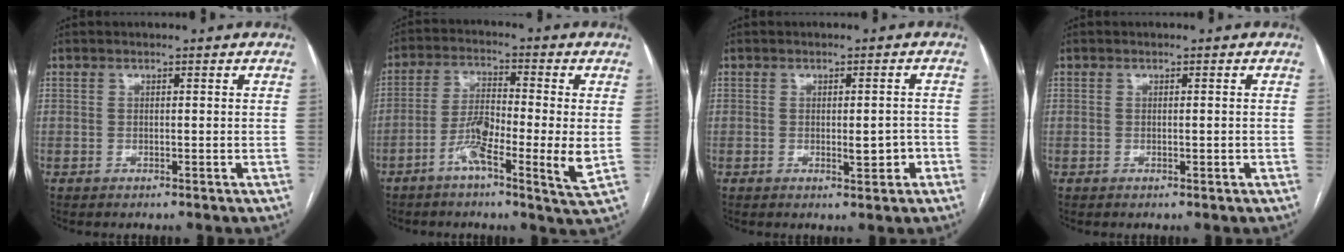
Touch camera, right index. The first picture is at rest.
{"total": 9.8, "force": [-2.8, 0.8, 9.3], "torque": [-0.169, -0.004, -0.059]}
{"total": 3.1, "force": [-0.9, 1.1, 2.8], "torque": [-0.039, 0.000, -0.008]}
{"total": 0.8, "force": [-0.2, 0.3, 0.7], "torque": [-0.014, 0.000, 0.000]}